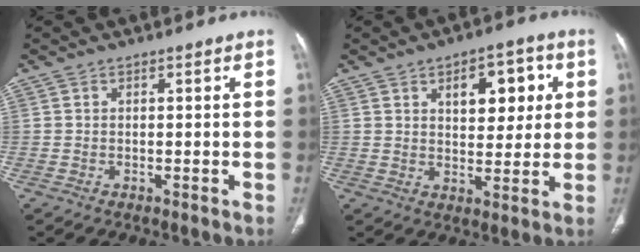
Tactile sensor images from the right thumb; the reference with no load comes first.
{"total": 10.0, "force": [3.5, 5.5, 7.6], "torque": [-0.063, -0.009, 0.048]}